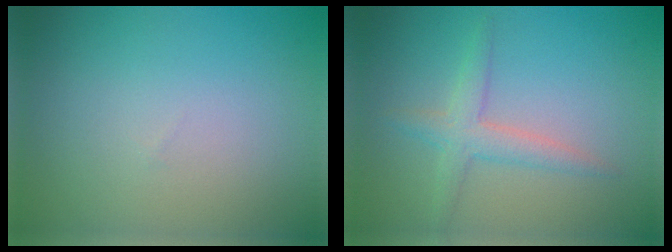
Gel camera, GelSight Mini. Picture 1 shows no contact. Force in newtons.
{"total": 2.4, "press": 2.4, "slide": 0.1}